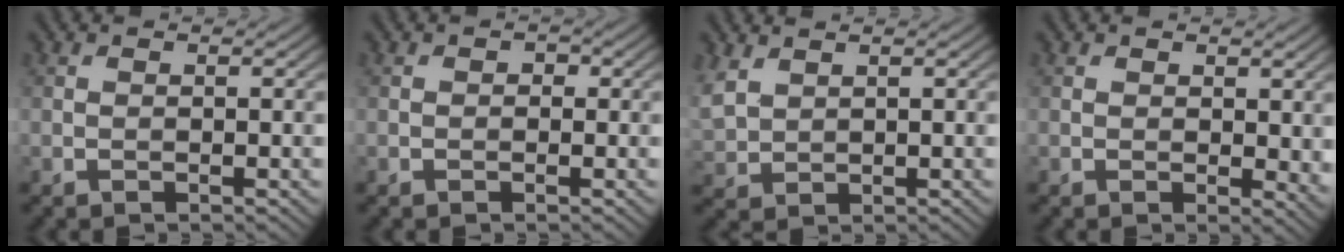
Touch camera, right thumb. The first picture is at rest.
{"total": 0.8, "force": [-0.1, 0.7, 0.3], "torque": [-0.001, -0.005, -0.005]}
{"total": 3.6, "force": [2.2, 2.1, 1.9], "torque": [-0.065, 0.005, 0.054]}
{"total": 2.4, "force": [0.8, 1.4, 1.7], "torque": [-0.021, -0.005, 0.015]}